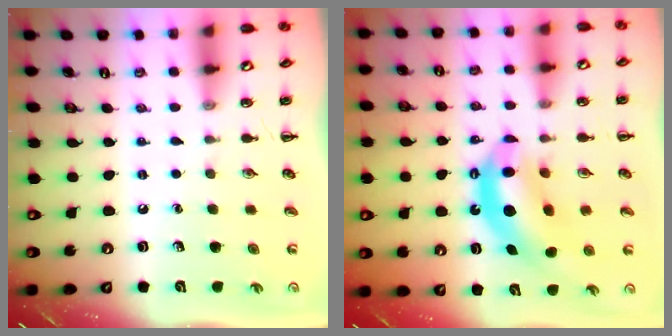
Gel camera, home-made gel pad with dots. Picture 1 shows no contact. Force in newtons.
{"total": 11.4, "press": 10.9, "slide": 3.2}